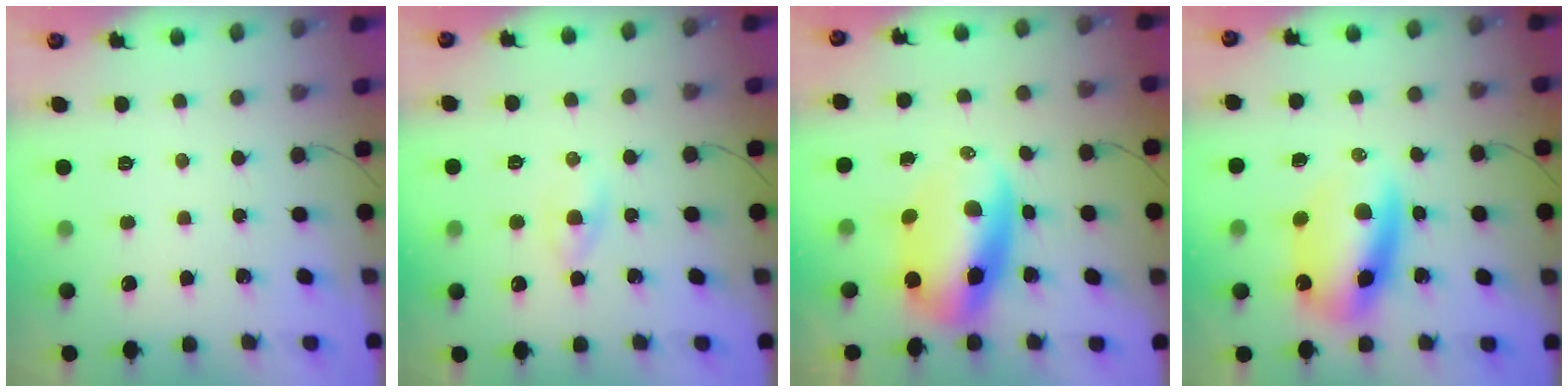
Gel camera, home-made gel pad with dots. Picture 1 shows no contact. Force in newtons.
{"total": 2.7, "press": 2.4, "slide": 1.1}
{"total": 10.1, "press": 9.8, "slide": 2.5}
{"total": 12.2, "press": 11.7, "slide": 3.4}